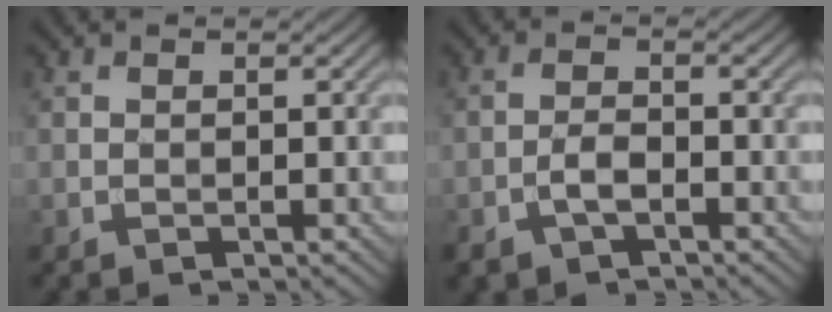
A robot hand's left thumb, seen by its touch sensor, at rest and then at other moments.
{"total": 3.2, "force": [-1.8, 1.5, 2.2], "torque": [-0.046, 0.002, -0.040]}